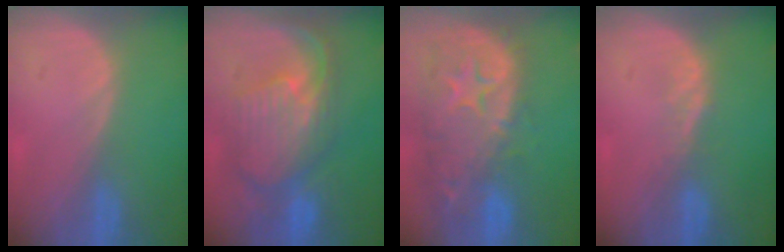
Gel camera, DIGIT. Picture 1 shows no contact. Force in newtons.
{"total": 10.9, "press": 9.6, "slide": 5.3}
{"total": 14.1, "press": 11.4, "slide": 8.4}
{"total": 1.4, "press": 1.4, "slide": 0.1}